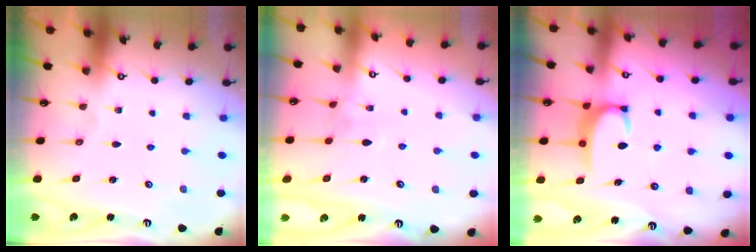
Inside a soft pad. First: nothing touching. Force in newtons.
{"total": 3.2, "press": 3.1, "slide": 0.7}
{"total": 3.5, "press": 3.4, "slide": 0.5}